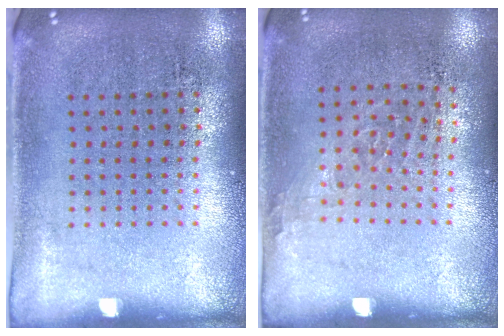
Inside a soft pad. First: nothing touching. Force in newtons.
{"total": 1.0, "press": 0.7, "slide": 0.6}